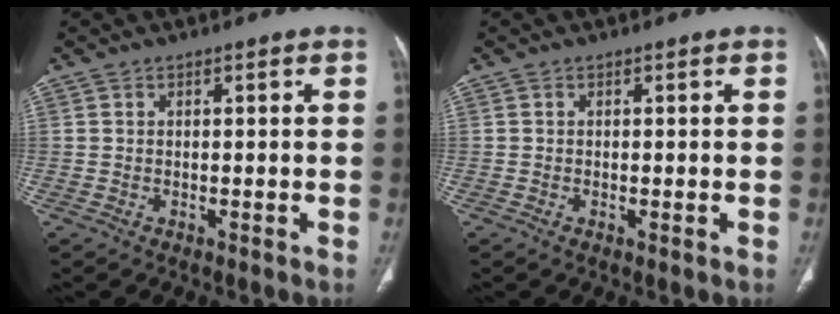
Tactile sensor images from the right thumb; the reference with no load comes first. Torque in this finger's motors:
{"motor_torque": [0.23, -0.08, 0.06, -0.31, 0.01]}